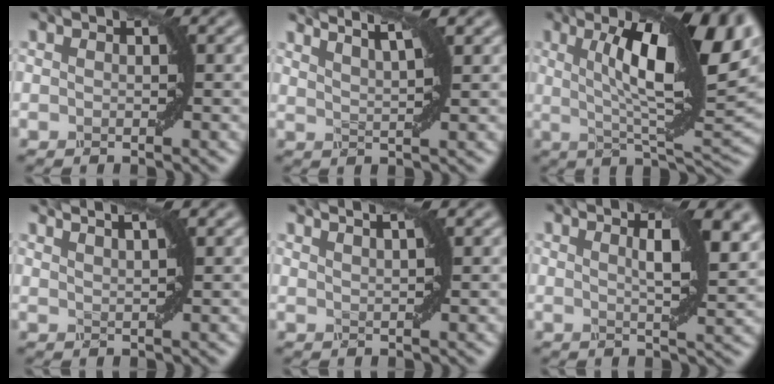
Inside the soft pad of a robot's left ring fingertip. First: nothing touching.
{"total": 5.3, "force": [4.1, 1.4, 3.2], "torque": [-0.040, 0.022, 0.035]}
{"total": 13.5, "force": [4.1, 3.1, 12.5], "torque": [-0.185, 0.011, 0.067]}
{"total": 4.0, "force": [3.0, 1.3, 2.4], "torque": [-0.020, 0.018, 0.015]}
{"total": 3.6, "force": [2.6, 1.3, 2.2], "torque": [-0.015, 0.017, 0.007]}
{"total": 5.3, "force": [1.8, 1.5, 4.7], "torque": [-0.057, 0.005, 0.024]}